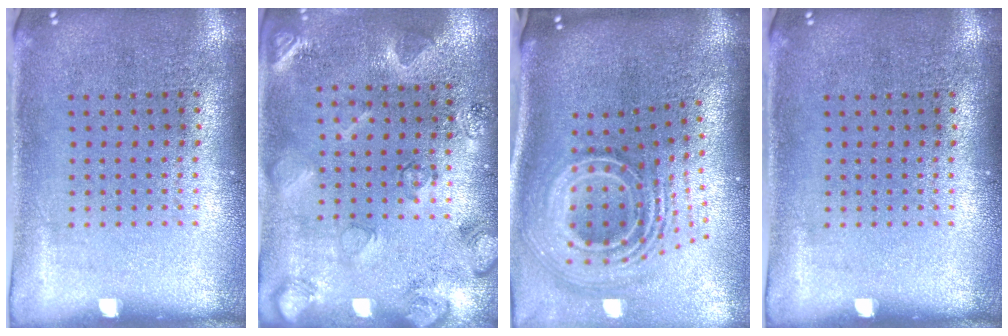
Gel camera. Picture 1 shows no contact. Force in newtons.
{"total": 2.2, "press": 2.1, "slide": 0.7}
{"total": 3.2, "press": 2.0, "slide": 2.5}
{"total": 0.0}